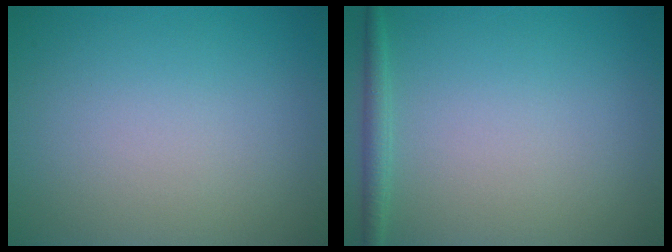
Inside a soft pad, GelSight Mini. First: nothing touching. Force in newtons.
{"total": 1.4, "press": 1.4, "slide": 0.1}